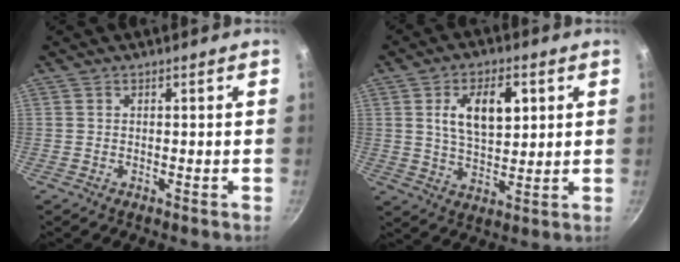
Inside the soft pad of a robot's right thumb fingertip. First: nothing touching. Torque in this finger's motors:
{"motor_torque": [0.22, 0.50, 0.25, -0.12, 0.18]}